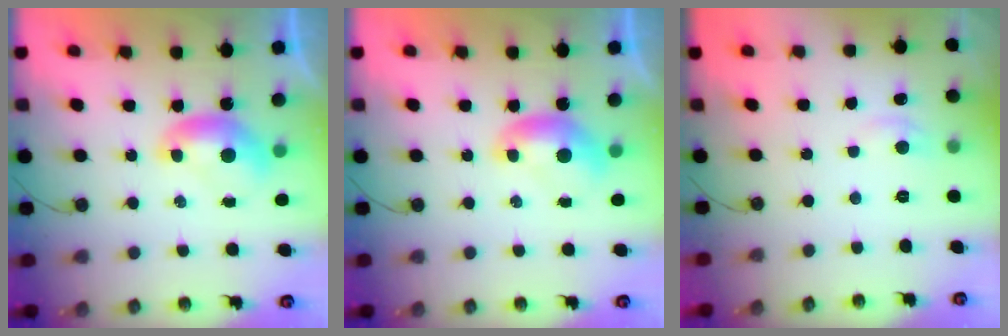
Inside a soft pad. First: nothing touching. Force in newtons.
{"total": 0.0}
{"total": 0.7, "press": 0.3, "slide": 0.7}